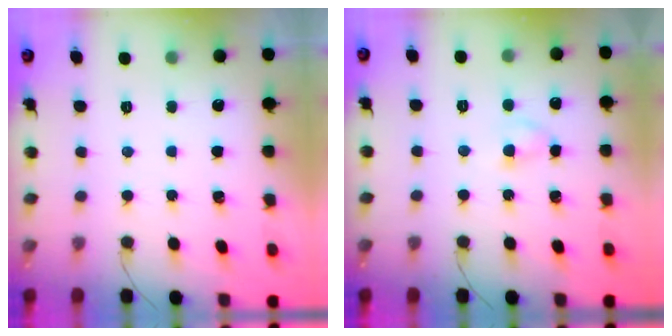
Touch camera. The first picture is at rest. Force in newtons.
{"total": 2.8, "press": 2.5, "slide": 1.2}